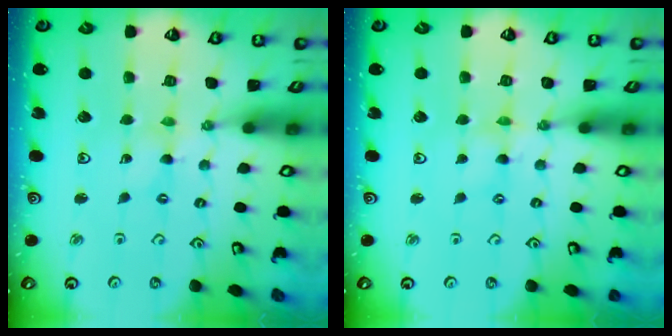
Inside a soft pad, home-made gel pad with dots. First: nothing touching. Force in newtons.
{"total": 0.0}